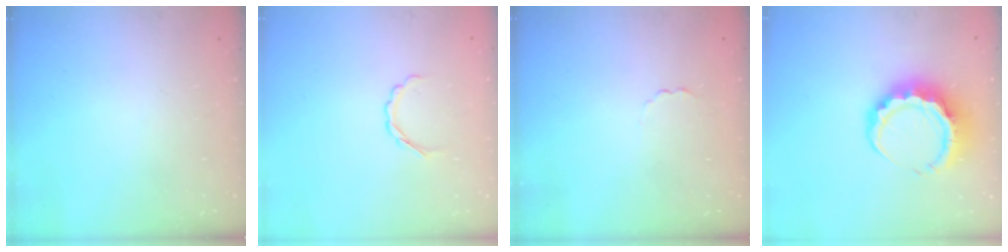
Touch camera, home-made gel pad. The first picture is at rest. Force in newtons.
{"total": 3.3, "press": 3.2, "slide": 0.8}
{"total": 1.4, "press": 1.3, "slide": 0.4}
{"total": 10.2, "press": 10.0, "slide": 1.9}